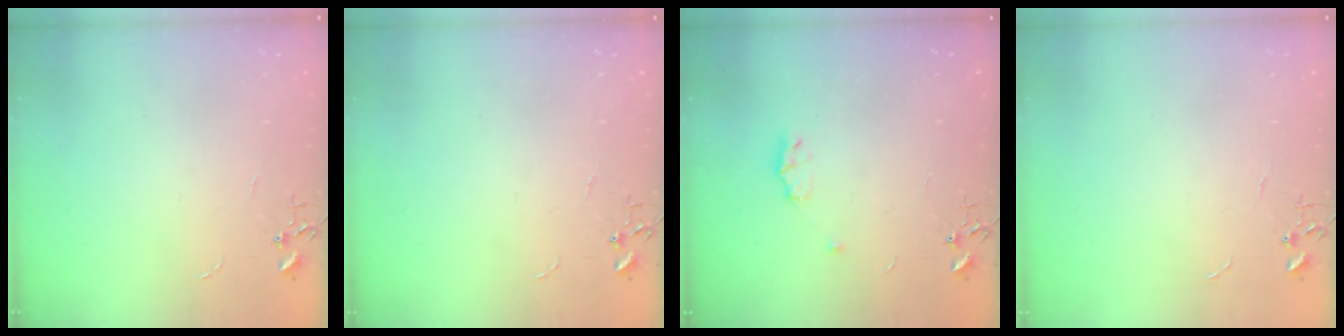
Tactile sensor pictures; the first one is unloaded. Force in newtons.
{"total": 0.0}
{"total": 6.2, "press": 6.0, "slide": 1.5}
{"total": 0.0}